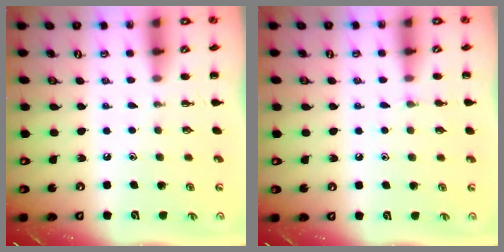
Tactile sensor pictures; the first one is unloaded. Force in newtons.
{"total": 4.3, "press": 4.0, "slide": 1.5}